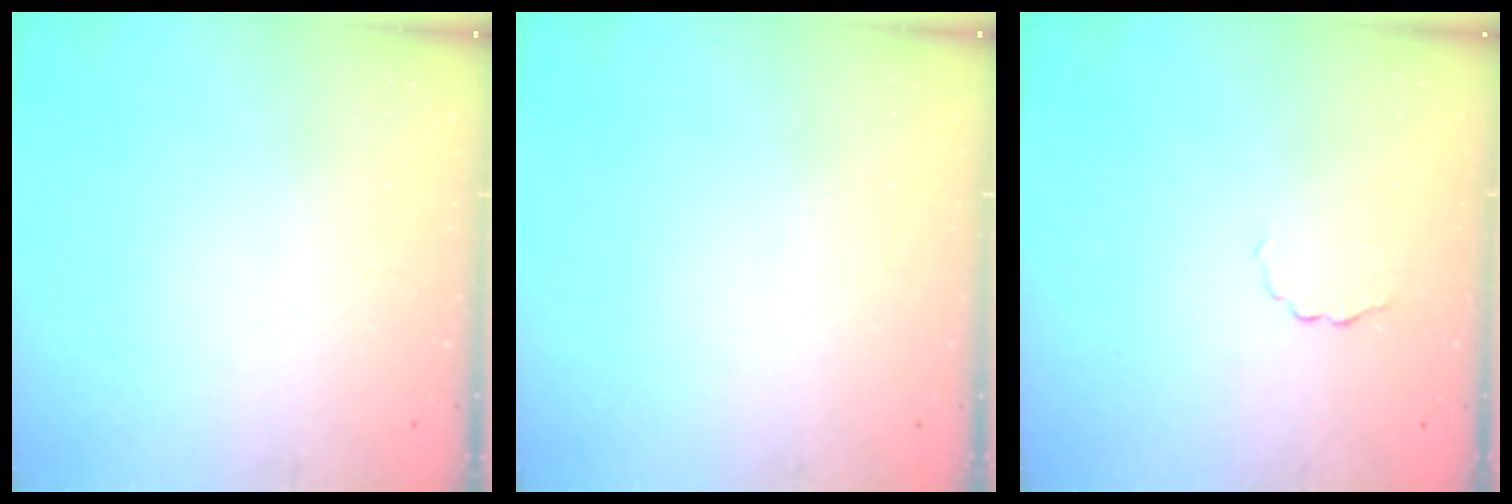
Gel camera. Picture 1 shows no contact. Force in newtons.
{"total": 0.0}
{"total": 2.0, "press": 1.9, "slide": 0.5}